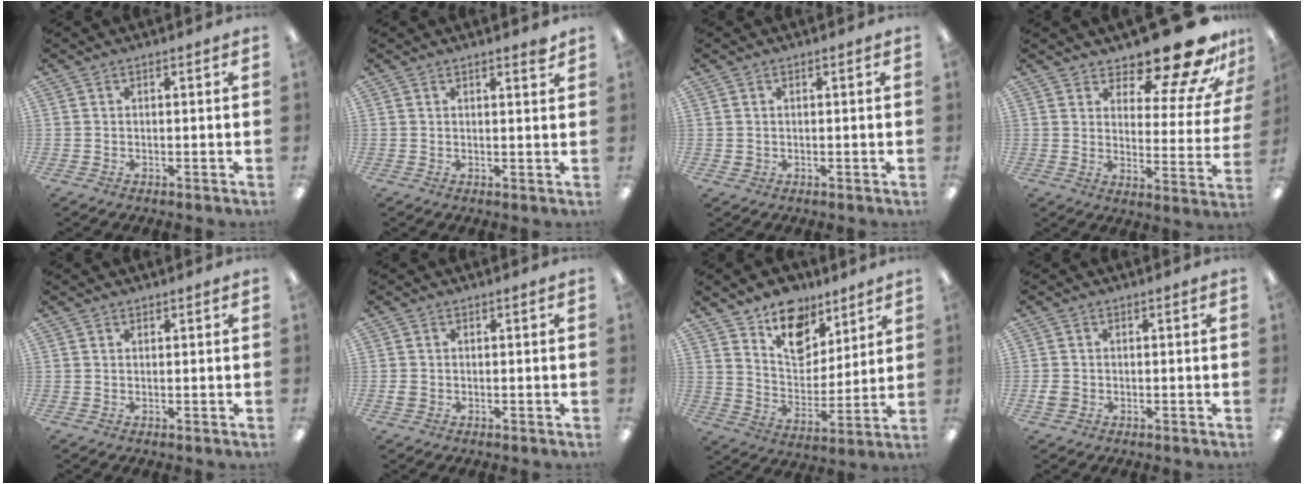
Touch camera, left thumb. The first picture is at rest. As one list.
[{"total": 1.9, "force": [1.7, 0.1, 0.8], "torque": [-0.001, -0.008, 0.026]}, {"total": 0.7, "force": [0.4, 0.6, 0.1], "torque": [-0.002, 0.003, 0.006]}, {"total": 18.4, "force": [14.1, 6.1, 10.0], "torque": [-0.131, -0.108, 0.230]}, {"total": 0.6, "force": [0.5, 0.3, 0.1], "torque": [-0.002, 0.002, 0.009]}, {"total": 1.4, "force": [-0.2, 1.2, 0.7], "torque": [-0.010, 0.005, -0.004]}, {"total": 13.8, "force": [10.0, 8.2, 4.9], "torque": [-0.074, -0.062, 0.185]}, {"total": 2.1, "force": [-0.5, 1.8, 1.0], "torque": [-0.015, 0.004, -0.009]}]